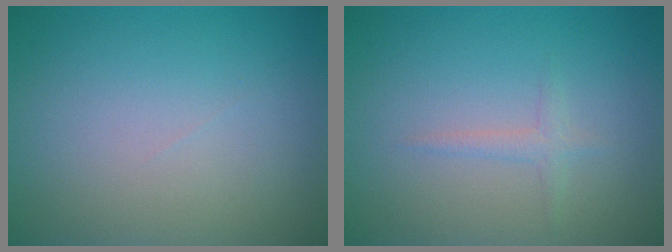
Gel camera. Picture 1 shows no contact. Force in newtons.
{"total": 1.1, "press": 1.1, "slide": 0.1}